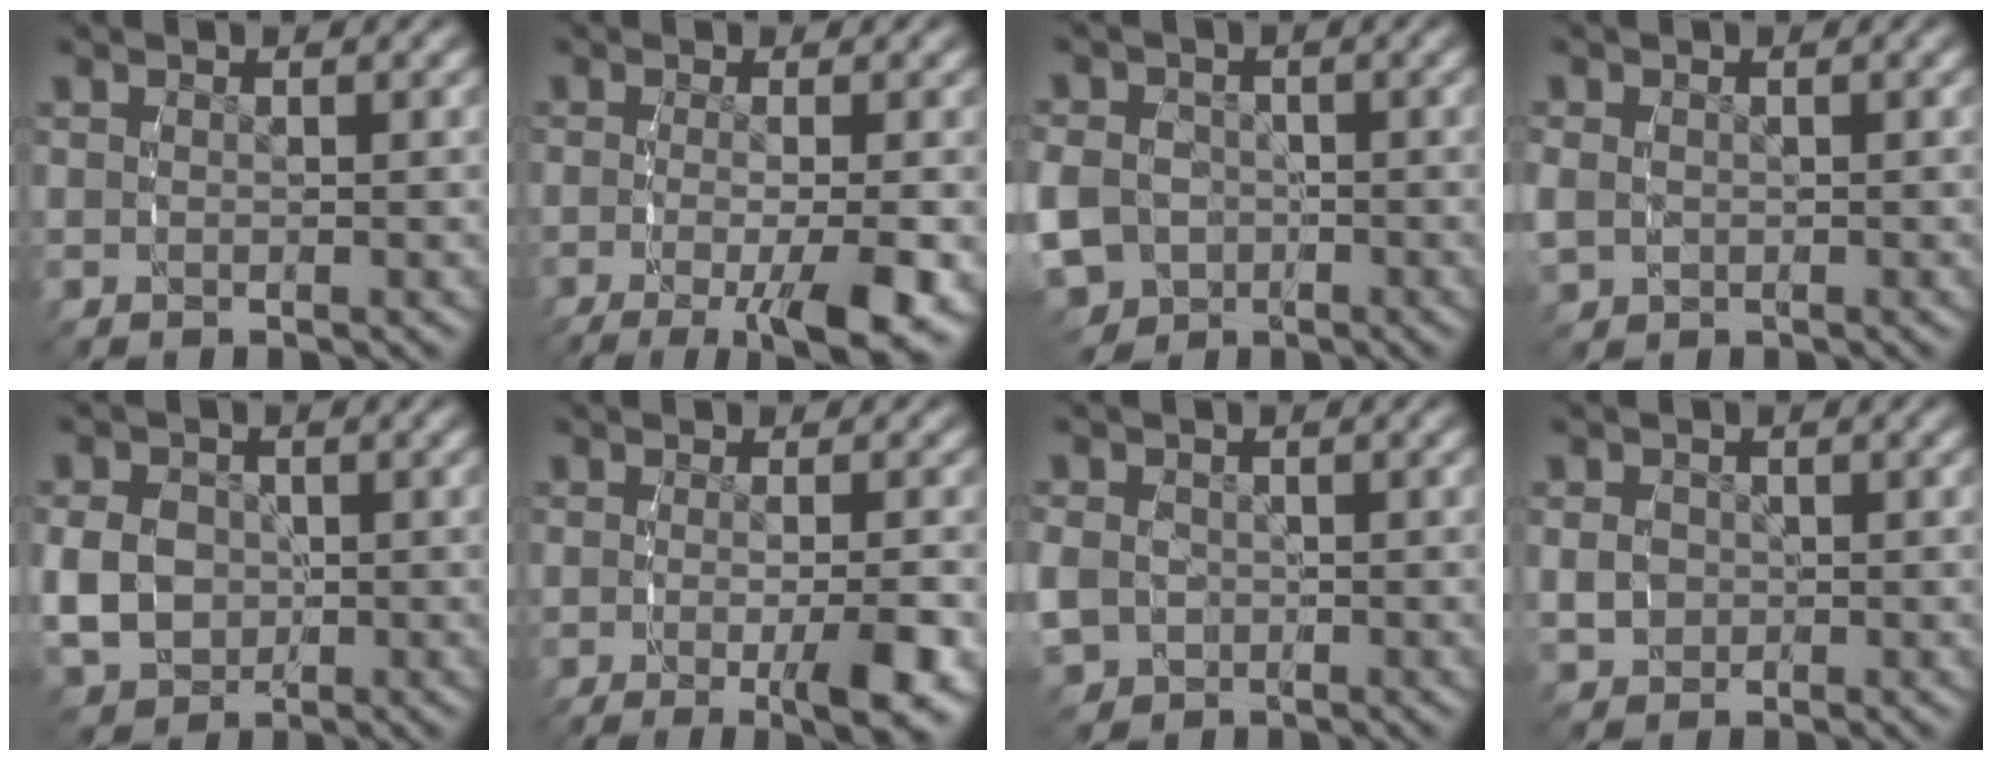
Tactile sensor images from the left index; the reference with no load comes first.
{"total": 5.8, "force": [-3.4, 1.2, 4.5], "torque": [-0.081, -0.023, -0.047]}
{"total": 9.3, "force": [-3.6, 8.1, 2.7], "torque": [-0.066, -0.045, -0.055]}
{"total": 1.9, "force": [-0.6, 1.8, 0.4], "torque": [-0.022, -0.011, -0.003]}
{"total": 5.3, "force": [-1.1, 4.6, 2.3], "torque": [-0.051, -0.021, -0.011]}
{"total": 3.8, "force": [-2.0, 0.1, 3.2], "torque": [-0.049, -0.005, -0.035]}
{"total": 4.4, "force": [-1.3, 4.0, 1.4], "torque": [-0.044, -0.029, -0.014]}
{"total": 1.6, "force": [-0.4, 1.5, 0.4], "torque": [-0.012, -0.006, -0.005]}